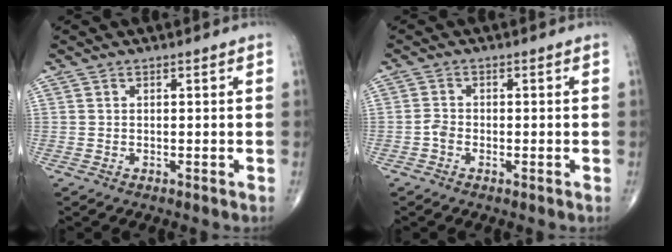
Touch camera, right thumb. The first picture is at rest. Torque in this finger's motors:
{"motor_torque": [1.20, 1.13, -0.06, -0.16, -0.02]}